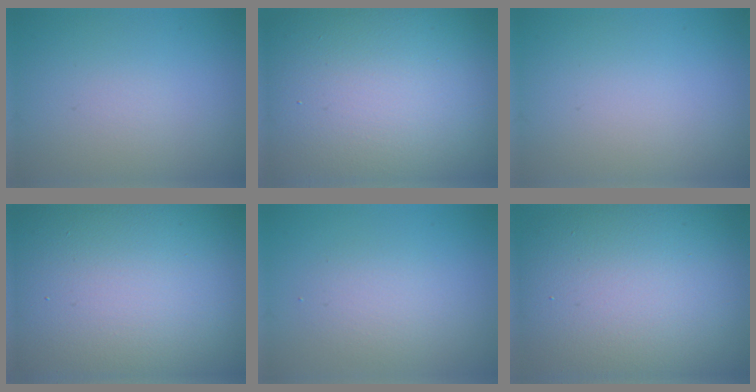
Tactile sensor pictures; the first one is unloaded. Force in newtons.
{"total": 21.0, "press": 21.0, "slide": 0.8}
{"total": 0.0}
{"total": 25.7, "press": 25.6, "slide": 1.1}
{"total": 2.1, "press": 2.1, "slide": 0.1}
{"total": 15.8, "press": 15.8, "slide": 1.1}